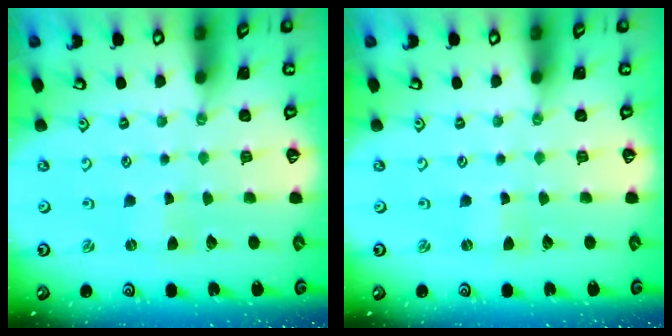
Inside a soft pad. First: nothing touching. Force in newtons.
{"total": 0.0}